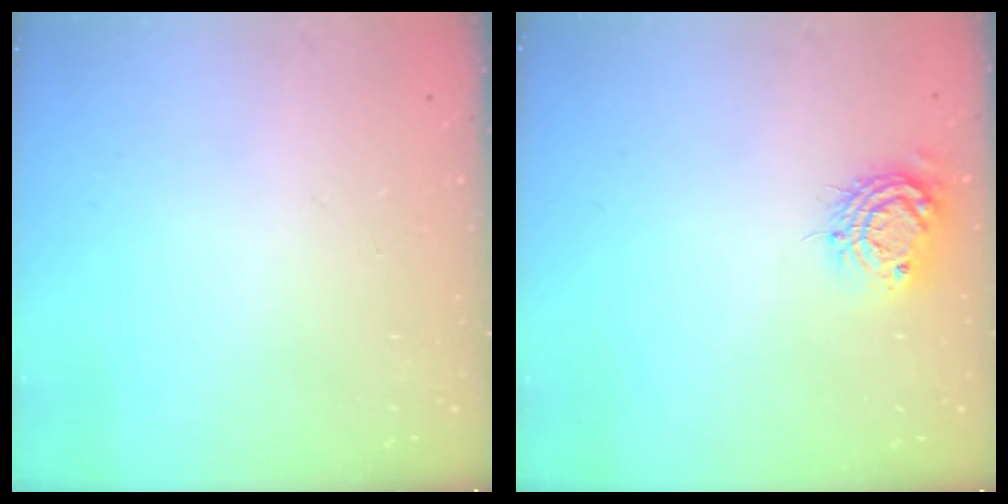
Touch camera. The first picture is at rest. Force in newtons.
{"total": 9.0, "press": 9.0, "slide": 0.5}